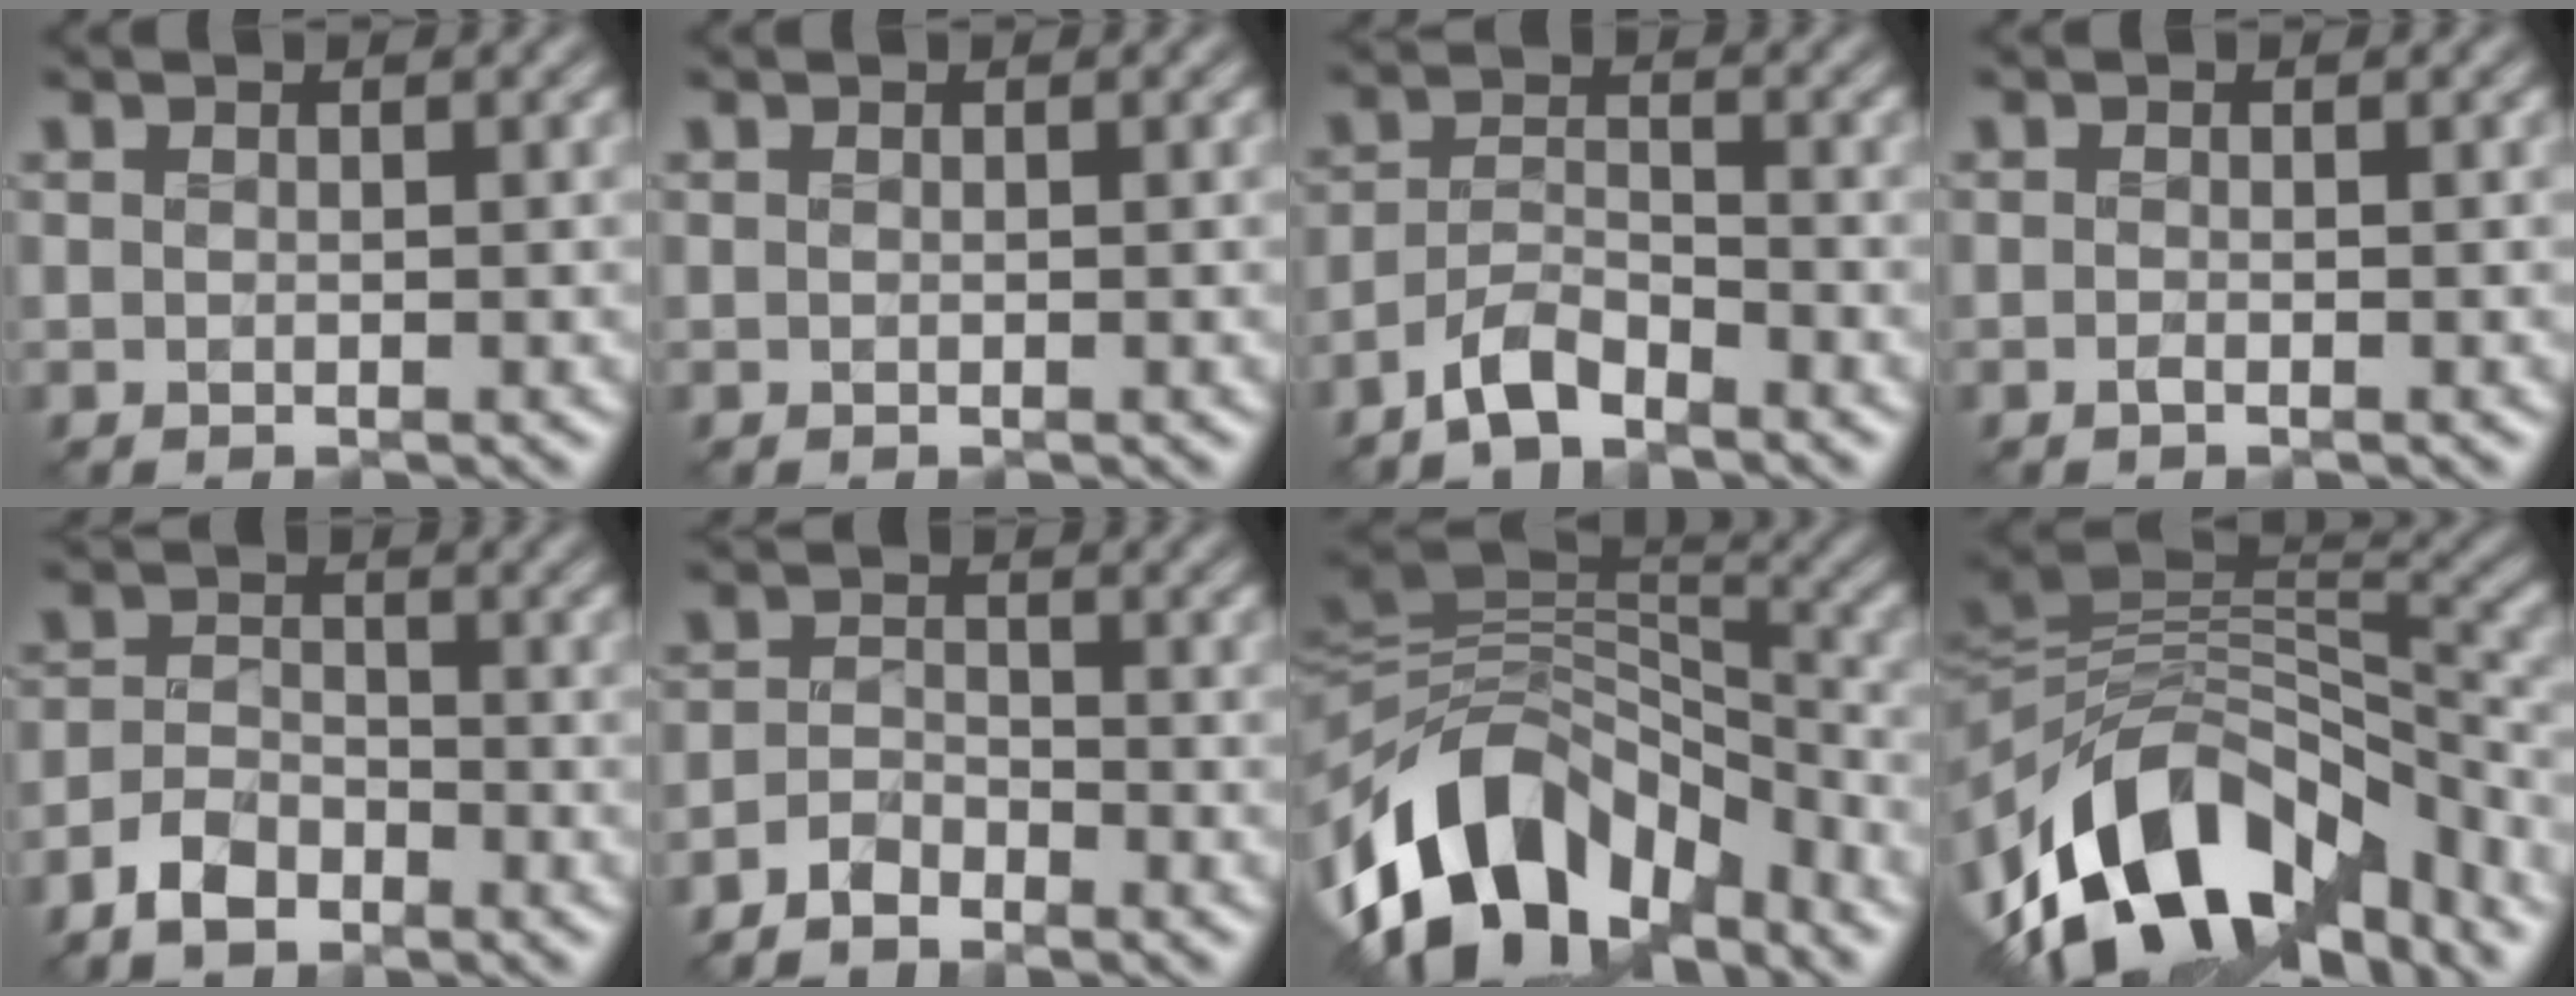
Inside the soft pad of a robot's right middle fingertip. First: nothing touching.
{"total": 0.0}
{"total": 3.5, "force": [-3.4, 0.1, 0.5], "torque": [-0.026, 0.013, -0.054]}
{"total": 1.1, "force": [-0.9, -0.5, -0.4], "torque": [-0.005, 0.007, -0.003]}
{"total": 3.3, "force": [-3.2, 0.6, 0.4], "torque": [-0.022, 0.007, -0.051]}
{"total": 2.7, "force": [-2.7, -0.2, -0.4], "torque": [-0.009, 0.009, -0.039]}
{"total": 12.3, "force": [-7.6, 7.0, 6.7], "torque": [-0.140, 0.019, -0.129]}
{"total": 13.0, "force": [-7.9, 6.4, 8.0], "torque": [-0.166, 0.024, -0.127]}